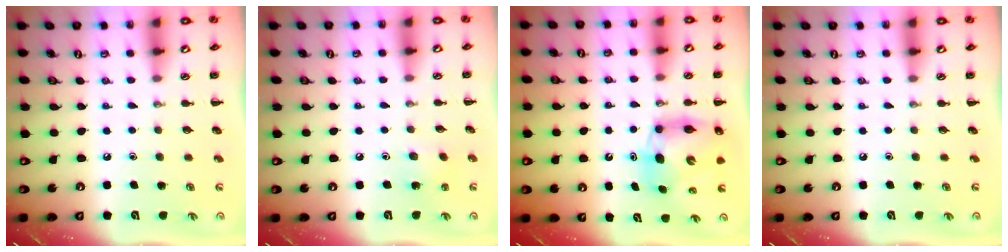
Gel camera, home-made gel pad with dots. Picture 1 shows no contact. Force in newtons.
{"total": 4.1, "press": 3.9, "slide": 1.0}
{"total": 7.0, "press": 6.7, "slide": 1.9}
{"total": 0.0}